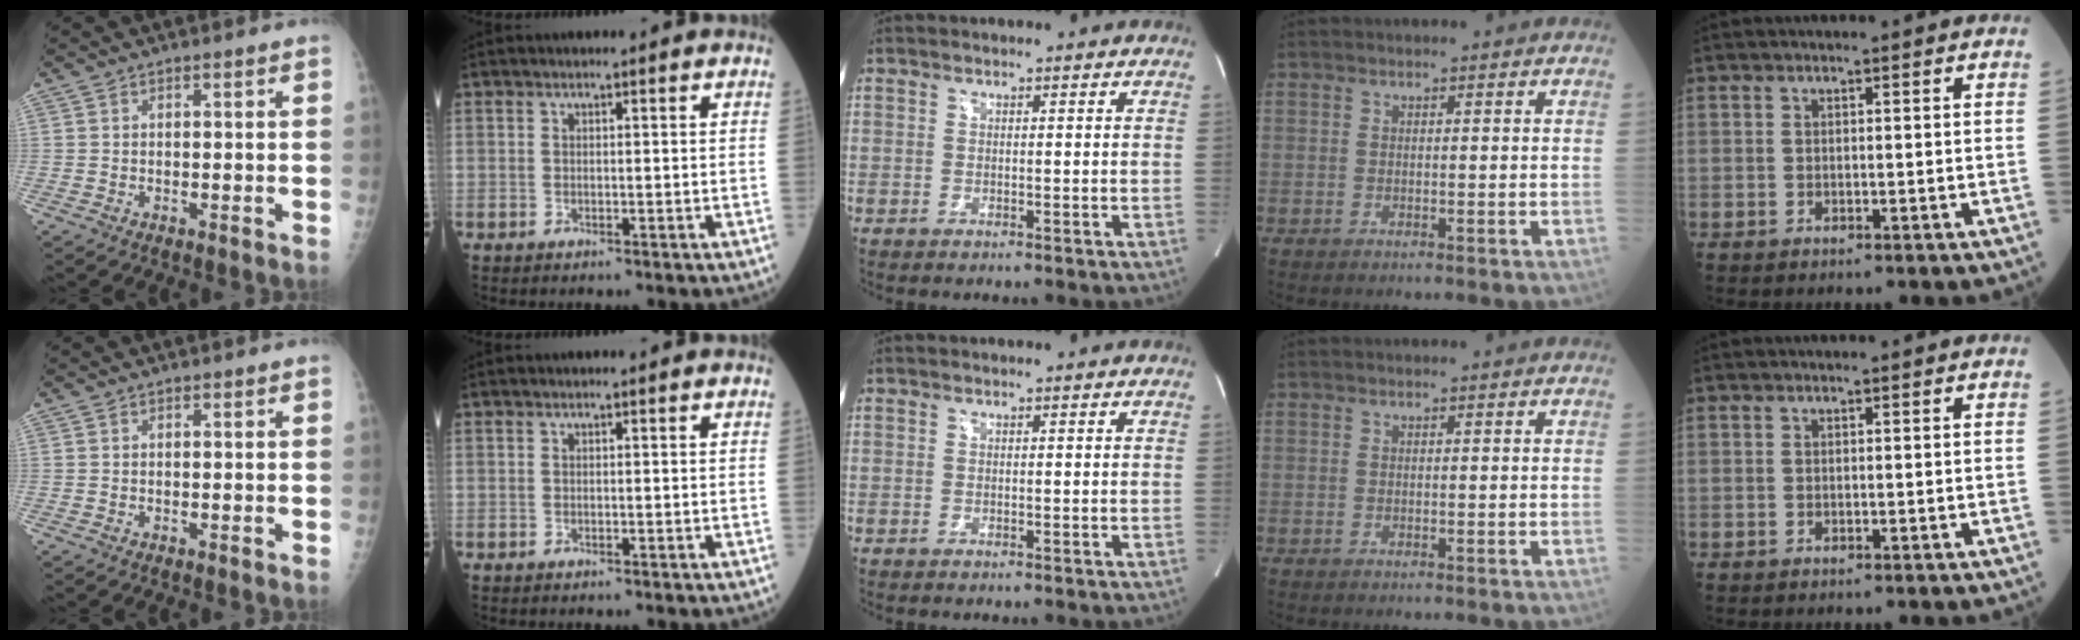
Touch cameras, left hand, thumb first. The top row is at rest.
{}